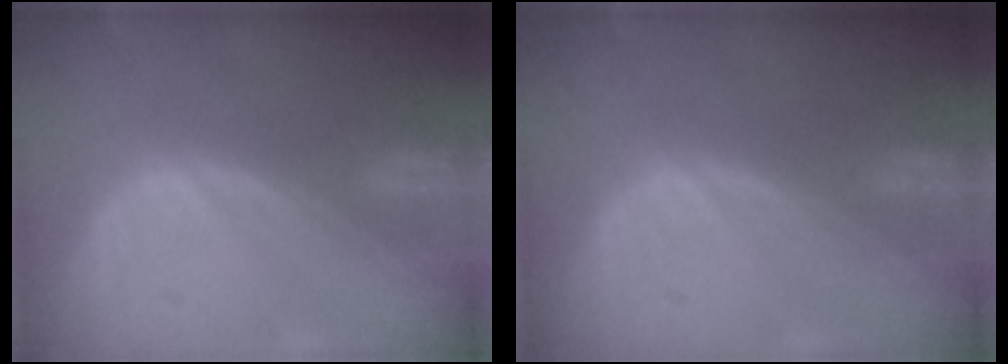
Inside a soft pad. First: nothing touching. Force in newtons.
{"total": 0.0}